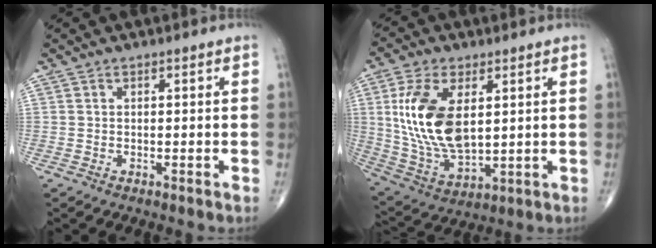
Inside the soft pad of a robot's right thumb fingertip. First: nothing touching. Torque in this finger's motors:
{"motor_torque": [2.13, 2.06, 1.70, 0.25, 0.33]}